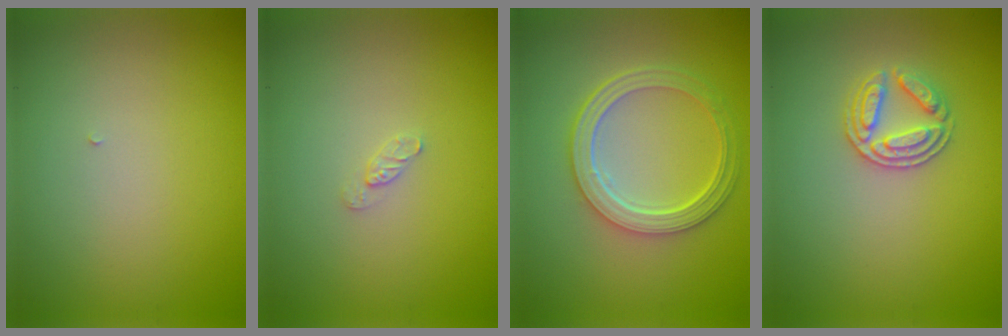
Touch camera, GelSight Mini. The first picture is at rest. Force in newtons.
{"total": 0.9, "press": 0.8, "slide": 0.2}
{"total": 5.0, "press": 3.7, "slide": 3.3}
{"total": 2.8, "press": 2.7, "slide": 0.6}